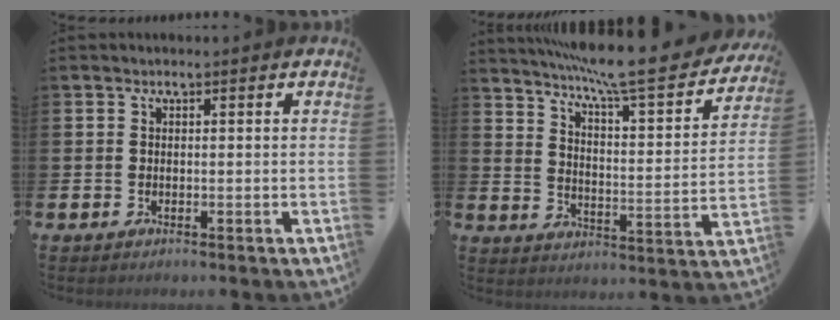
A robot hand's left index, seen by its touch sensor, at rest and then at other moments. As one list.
[{"total": 10.3, "force": [9.1, 0.4, 4.7], "torque": [-0.106, -0.071, 0.149]}]